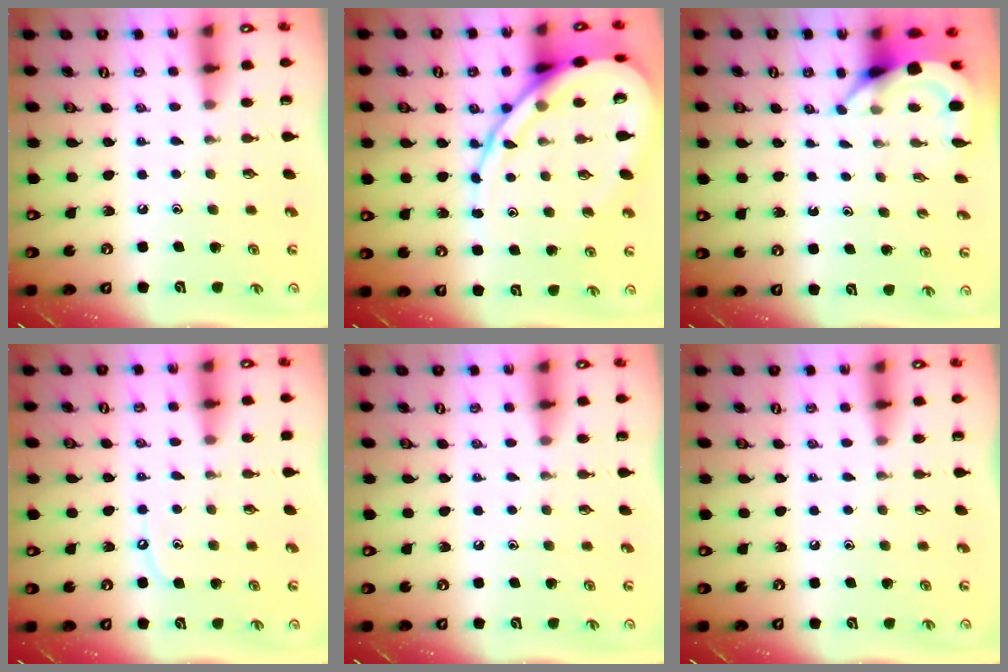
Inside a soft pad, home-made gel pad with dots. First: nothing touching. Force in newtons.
{"total": 17.4, "press": 17.4, "slide": 1.6}
{"total": 4.0, "press": 4.0, "slide": 0.2}
{"total": 5.4, "press": 5.4, "slide": 0.7}
{"total": 0.0}
{"total": 0.0}